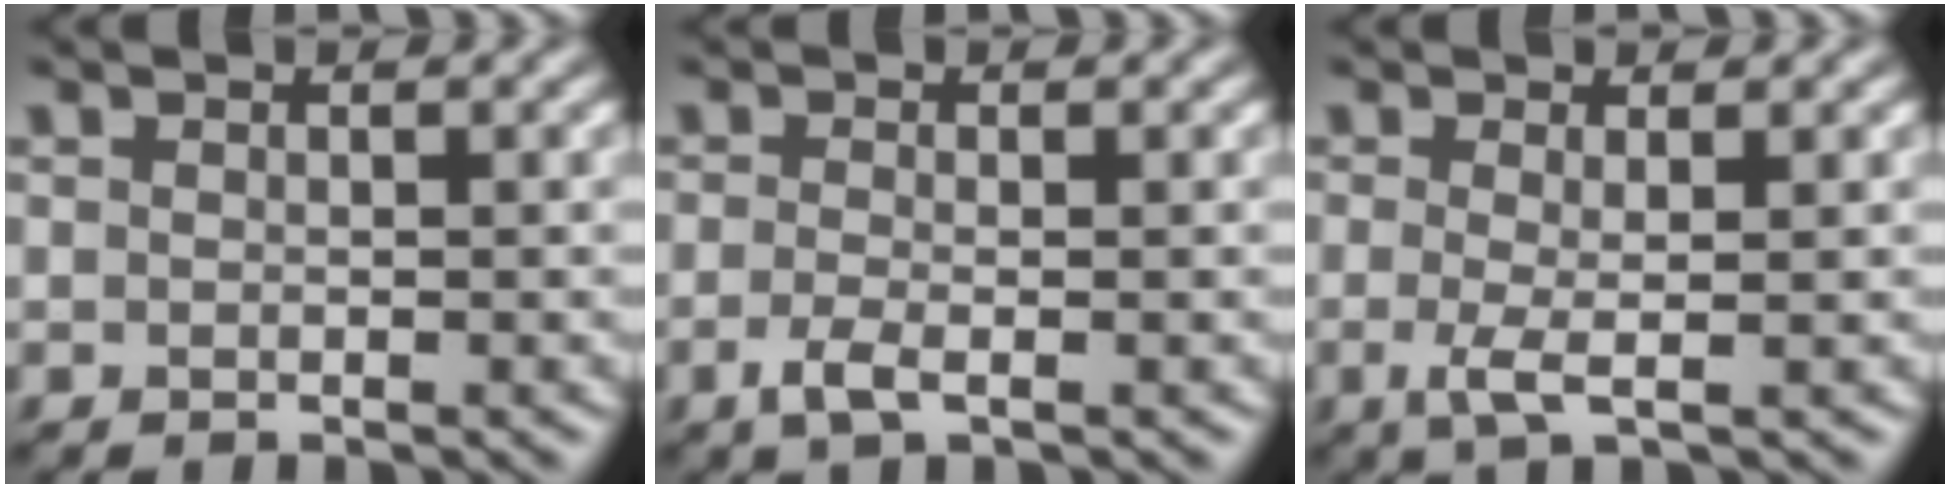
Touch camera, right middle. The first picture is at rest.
{"total": 1.9, "force": [-0.8, 0.6, 1.6], "torque": [-0.037, -0.005, -0.021]}
{"total": 2.1, "force": [-0.3, 0.4, 2.0], "torque": [-0.045, -0.005, -0.006]}